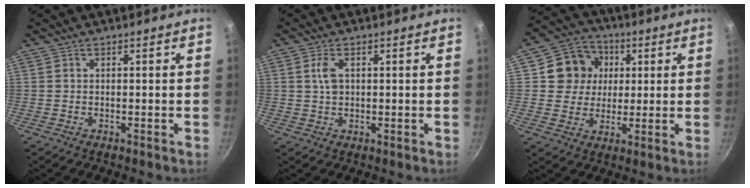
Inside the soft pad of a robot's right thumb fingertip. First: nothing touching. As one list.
[{"total": 2.9, "force": [0.8, 1.6, 2.3], "torque": [-0.047, 0.000, 0.016]}, {"total": 10.9, "force": [2.1, 9.9, 3.9], "torque": [-0.025, 0.005, 0.032]}]